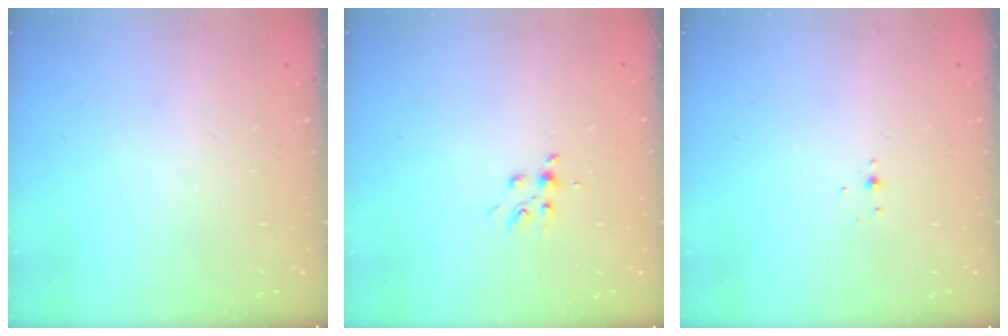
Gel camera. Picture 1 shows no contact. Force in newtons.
{"total": 5.0, "press": 4.9, "slide": 0.6}
{"total": 3.0, "press": 2.9, "slide": 0.8}